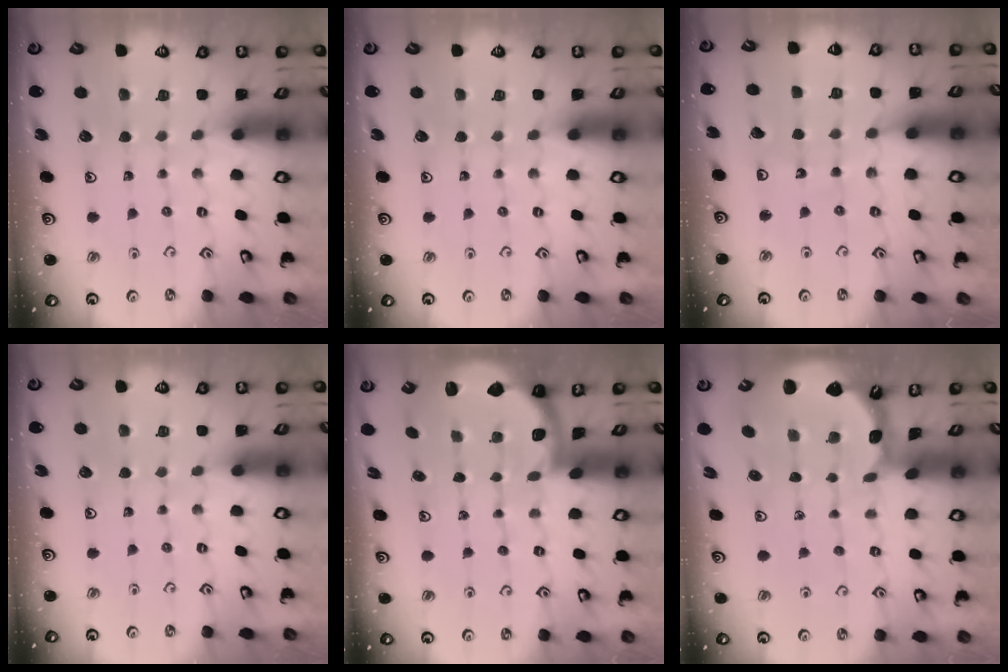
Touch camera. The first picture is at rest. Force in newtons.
{"total": 0.0}
{"total": 3.7, "press": 3.7, "slide": 0.5}
{"total": 0.0}
{"total": 2.0, "press": 2.0, "slide": 0.5}
{"total": 1.3, "press": 1.3, "slide": 0.1}